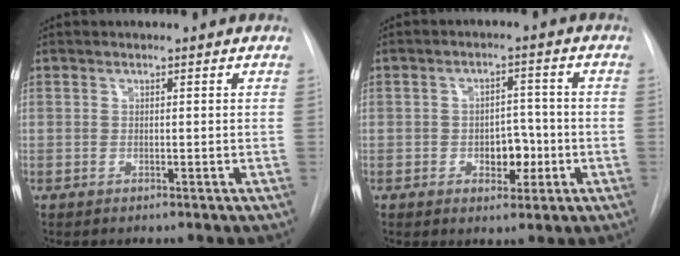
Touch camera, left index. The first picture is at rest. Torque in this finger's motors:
{"motor_torque": [0.10, 0.03, 0.13, 0.04]}